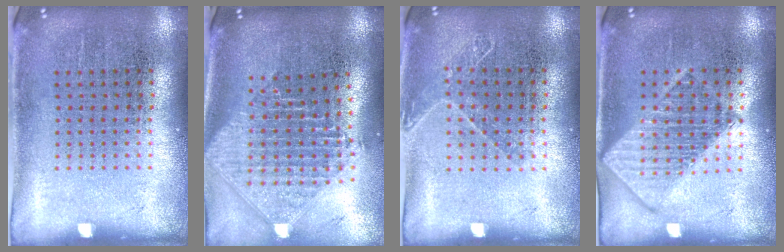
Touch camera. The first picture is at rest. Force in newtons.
{"total": 2.4, "press": 1.9, "slide": 1.5}
{"total": 1.0, "press": 0.9, "slide": 0.3}
{"total": 1.7, "press": 1.7, "slide": 0.3}